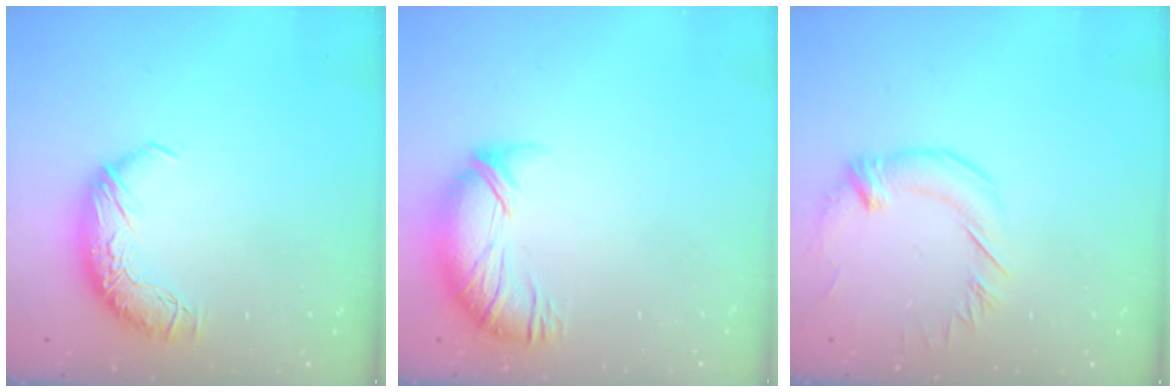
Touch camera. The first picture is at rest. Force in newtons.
{"total": 3.9, "press": 3.4, "slide": 2.0}
{"total": 1.3, "press": 1.1, "slide": 0.7}